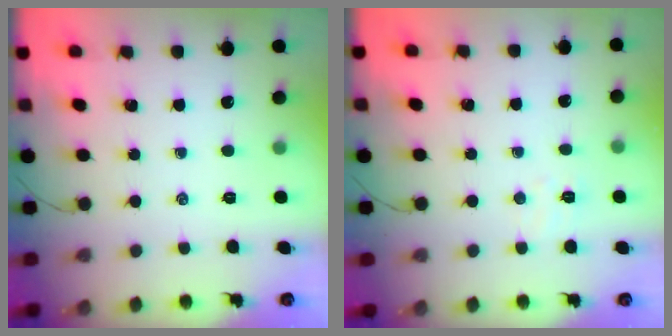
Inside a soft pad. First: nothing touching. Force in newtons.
{"total": 4.1, "press": 3.9, "slide": 1.2}